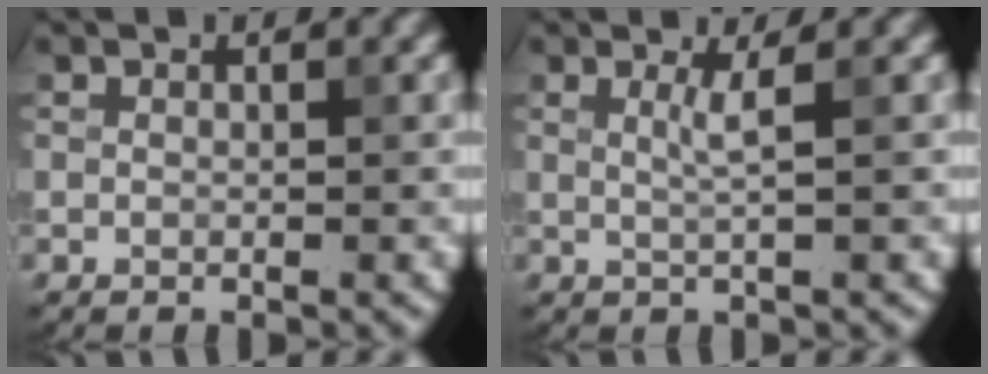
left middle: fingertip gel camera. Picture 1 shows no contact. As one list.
[{"total": 1.2, "force": [0.3, -0.1, 1.2], "torque": [-0.025, 0.000, 0.006]}]